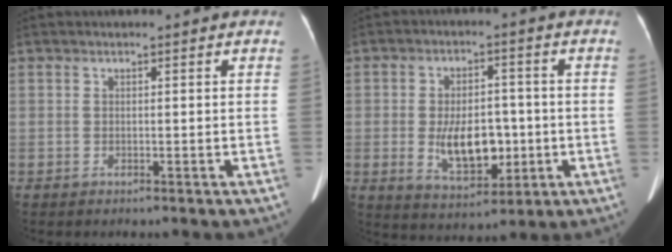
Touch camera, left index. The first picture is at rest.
{"total": 9.5, "force": [-1.6, 5.1, 7.8], "torque": [-0.142, 0.001, -0.018]}